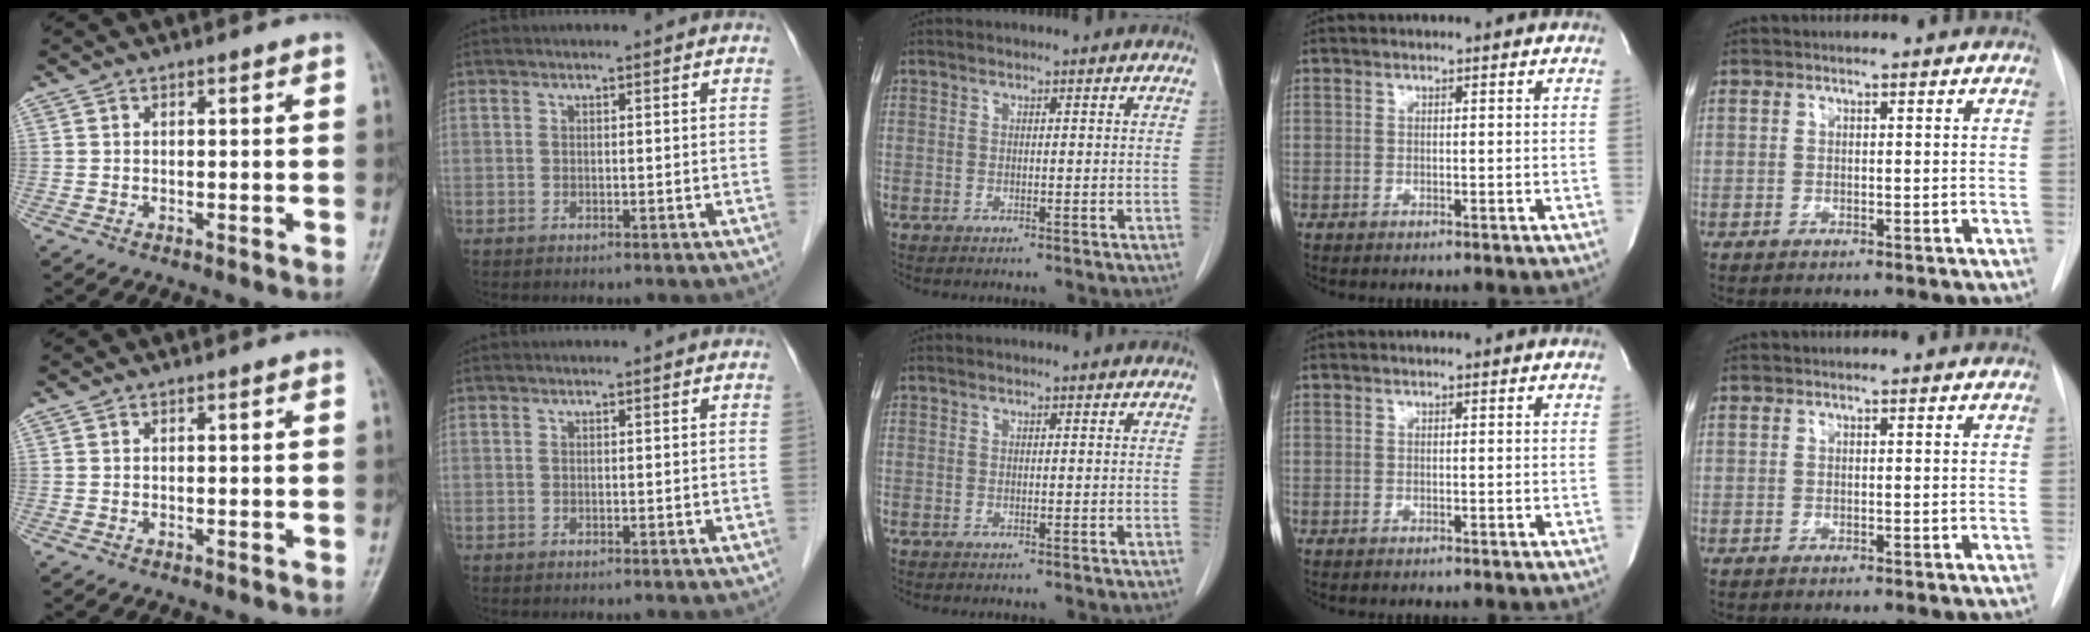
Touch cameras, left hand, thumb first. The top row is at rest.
{}